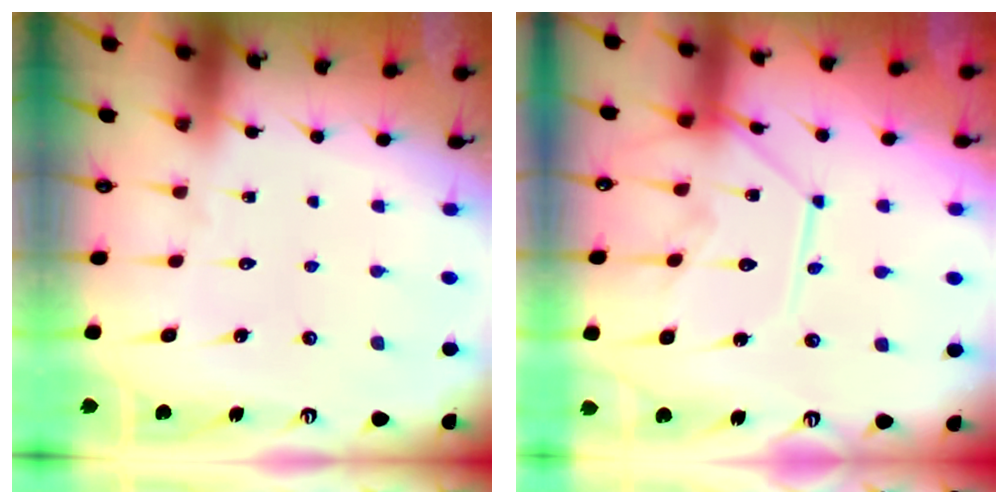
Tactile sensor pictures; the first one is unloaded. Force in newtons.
{"total": 13.1, "press": 13.0, "slide": 0.8}